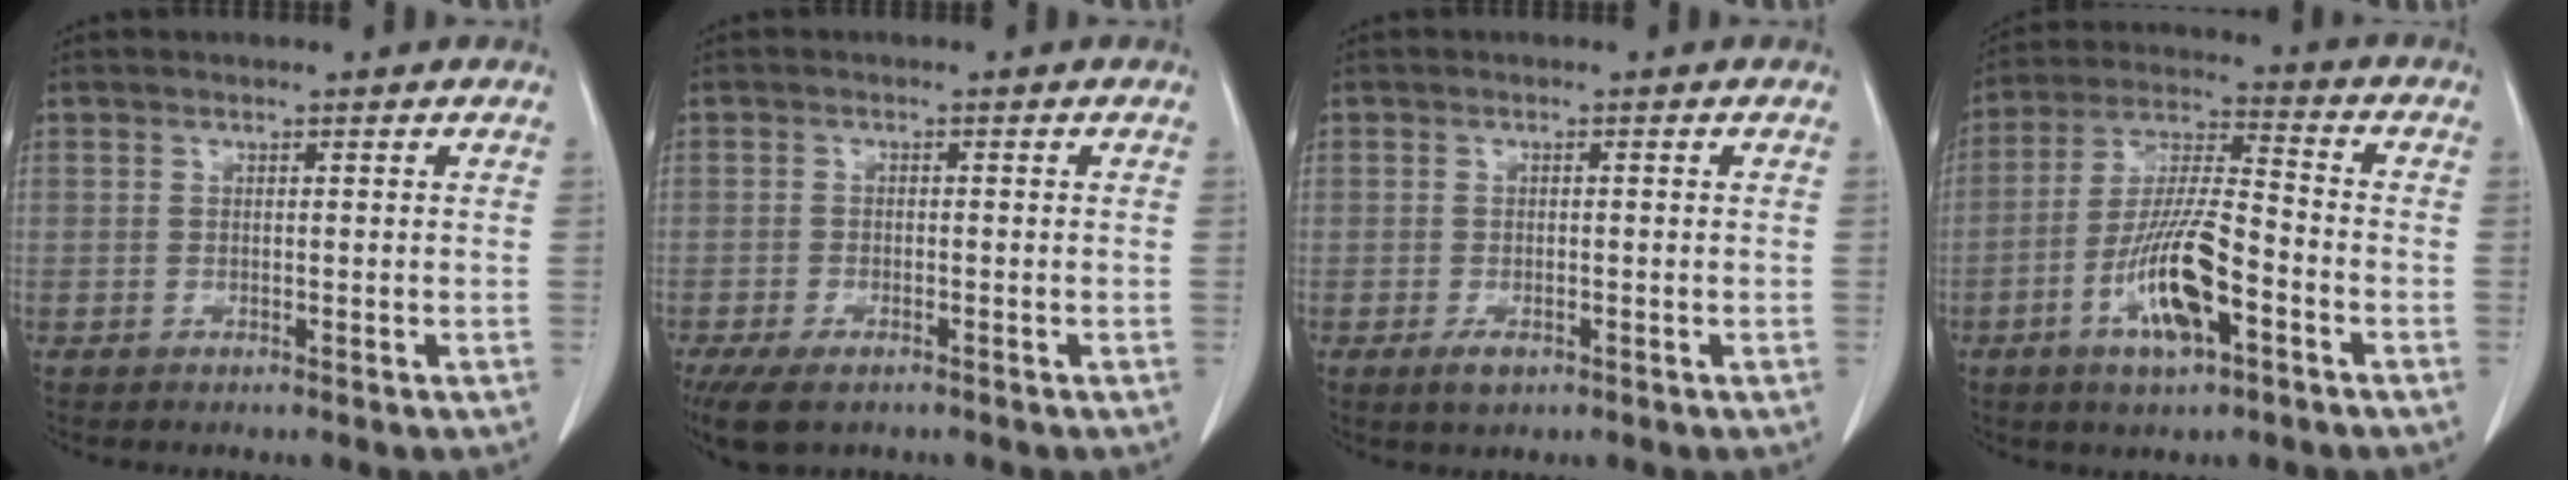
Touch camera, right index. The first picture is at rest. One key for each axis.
{"total": 7.1, "fx": -4.8, "fy": 3.1, "fz": 4.3, "tx": -0.079, "ty": -0.012, "tz": -0.080}
{"total": 3.1, "fx": -1.5, "fy": 1.6, "fz": 2.2, "tx": -0.038, "ty": -0.001, "tz": -0.018}
{"total": 13.0, "fx": -5.3, "fy": 3.2, "fz": 11.5, "tx": -0.229, "ty": -0.001, "tz": -0.094}